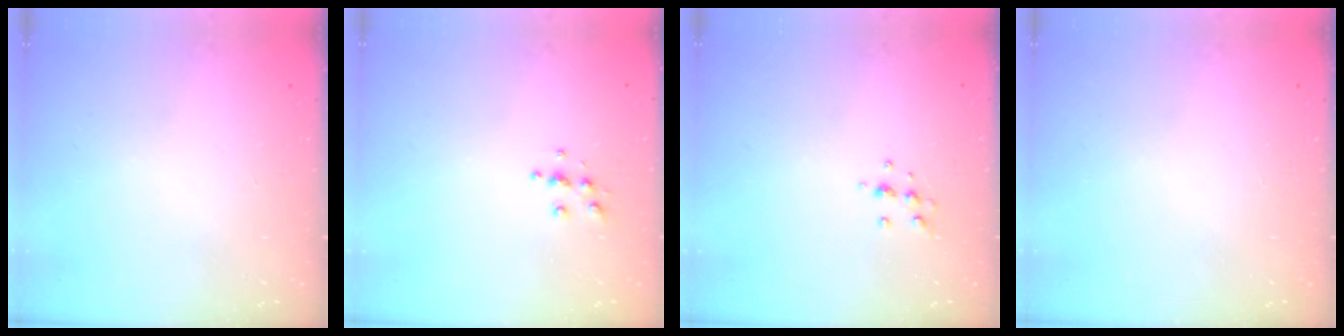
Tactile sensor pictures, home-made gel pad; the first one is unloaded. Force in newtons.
{"total": 4.9, "press": 4.9, "slide": 0.5}
{"total": 6.2, "press": 6.1, "slide": 0.8}
{"total": 0.0}